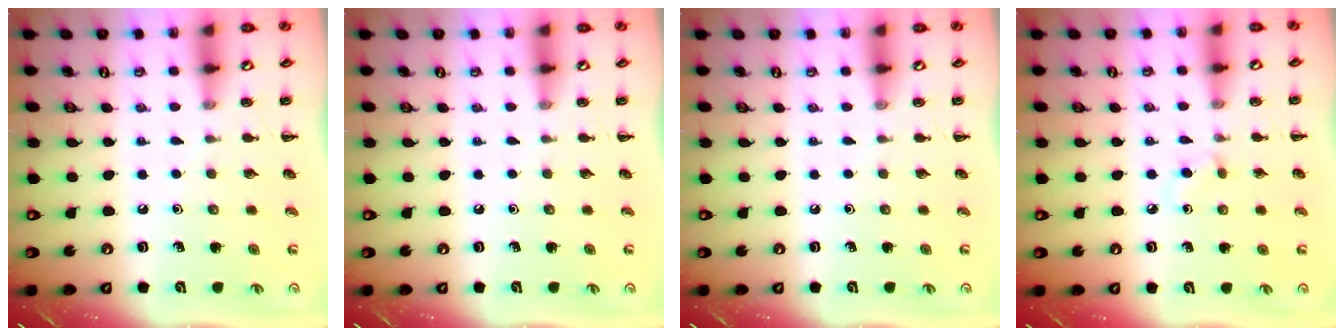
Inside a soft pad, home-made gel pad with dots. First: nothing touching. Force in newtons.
{"total": 0.0}
{"total": 0.0}
{"total": 1.5, "press": 1.3, "slide": 0.8}